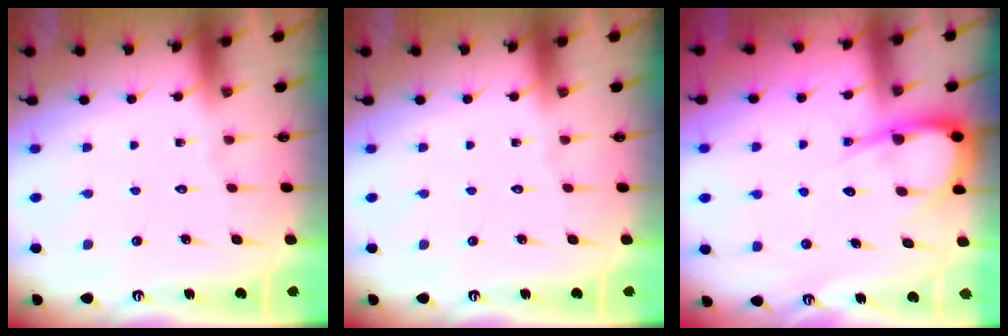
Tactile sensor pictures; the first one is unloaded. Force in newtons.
{"total": 0.0}
{"total": 8.0, "press": 8.0, "slide": 0.8}